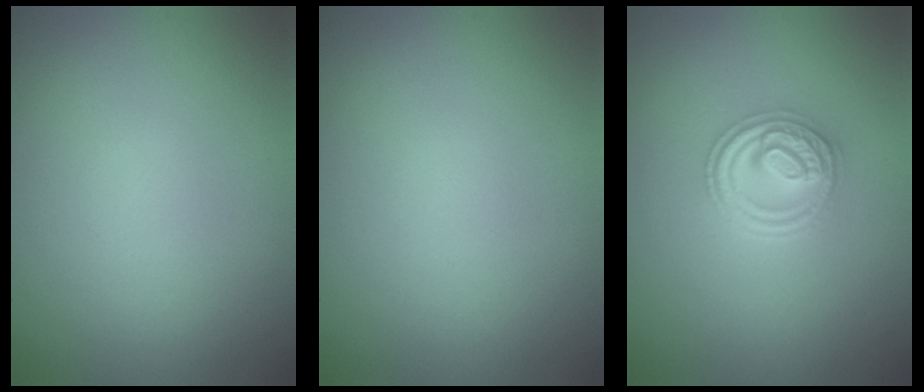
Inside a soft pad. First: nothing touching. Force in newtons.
{"total": 0.0}
{"total": 3.6, "press": 3.3, "slide": 1.5}